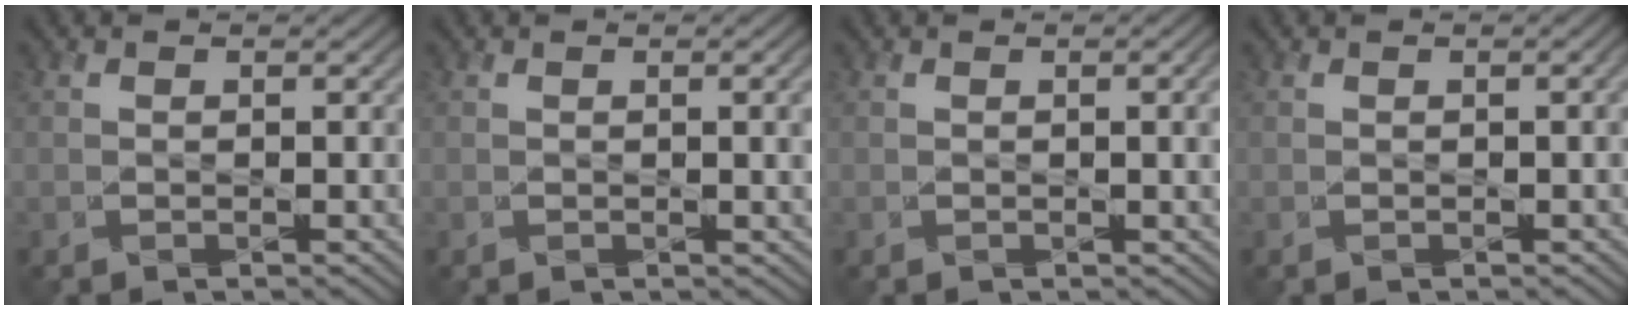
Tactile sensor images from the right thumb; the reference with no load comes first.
{"total": 2.5, "force": [0.3, 0.4, 2.4], "torque": [-0.035, 0.005, 0.006]}
{"total": 2.4, "force": [0.3, 0.4, 2.3], "torque": [-0.033, 0.005, 0.004]}
{"total": 0.9, "force": [0.1, 0.0, 0.9], "torque": [-0.013, 0.005, 0.001]}